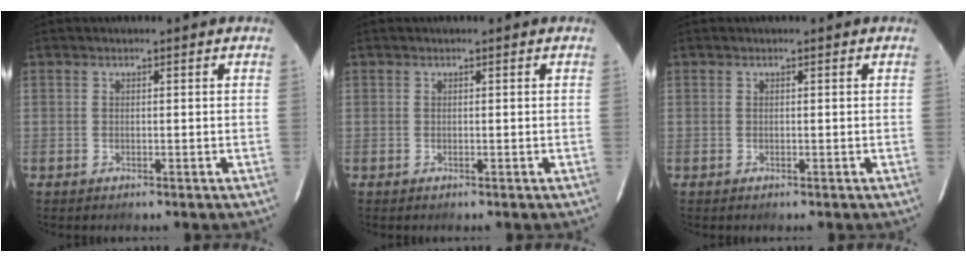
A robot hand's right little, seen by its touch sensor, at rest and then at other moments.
{"total": 0.0}
{"total": 0.0}